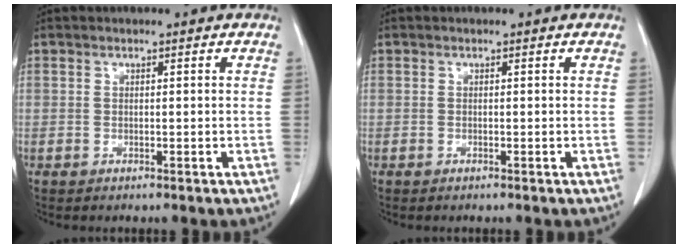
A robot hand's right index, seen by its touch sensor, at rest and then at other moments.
{"total": 0.0}